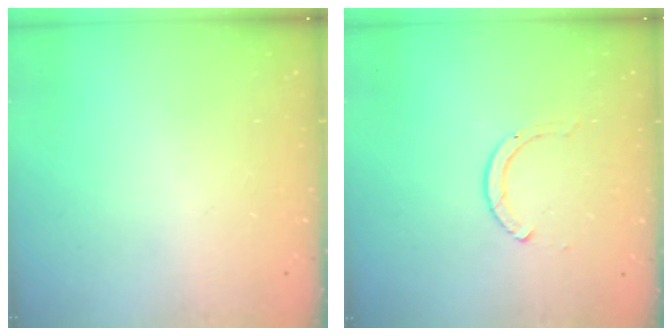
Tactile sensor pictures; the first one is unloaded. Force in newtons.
{"total": 2.6, "press": 2.6, "slide": 0.3}